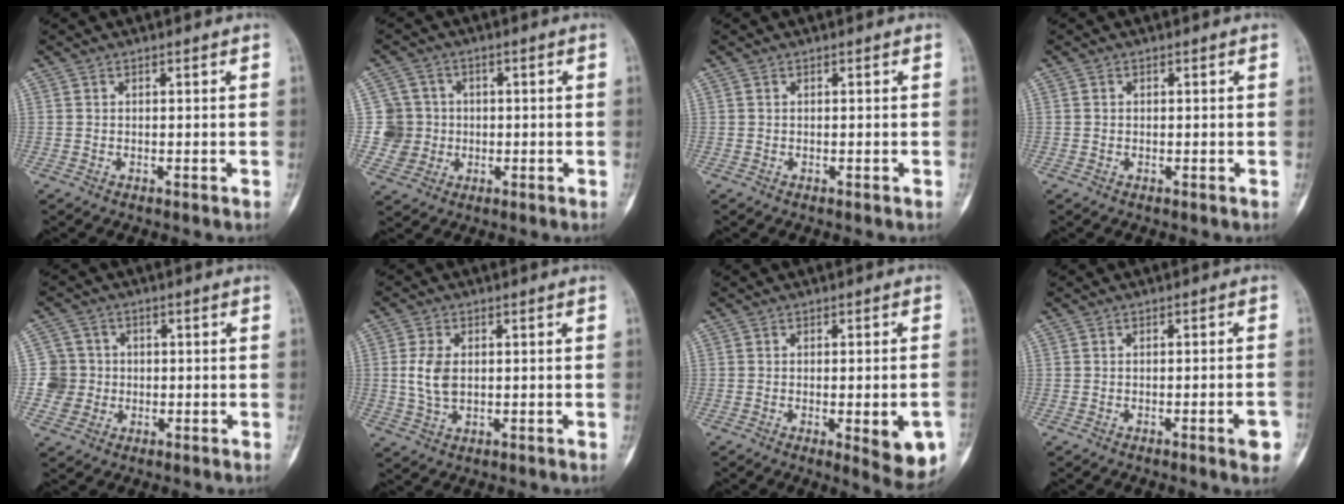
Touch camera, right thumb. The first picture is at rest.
{"total": 6.9, "force": [-0.2, 6.9, 0.5], "torque": [0.024, 0.012, -0.004]}
{"total": 0.0}
{"total": 0.0}
{"total": 5.9, "force": [-0.4, 5.9, 0.4], "torque": [0.029, 0.013, -0.013]}
{"total": 5.9, "force": [0.4, 3.8, 4.5], "torque": [-0.090, 0.001, 0.012]}
{"total": 10.6, "force": [-3.1, 3.1, 9.6], "torque": [-0.110, -0.001, -0.028]}
{"total": 4.1, "force": [-1.8, 0.5, 3.6], "torque": [-0.044, 0.008, -0.023]}